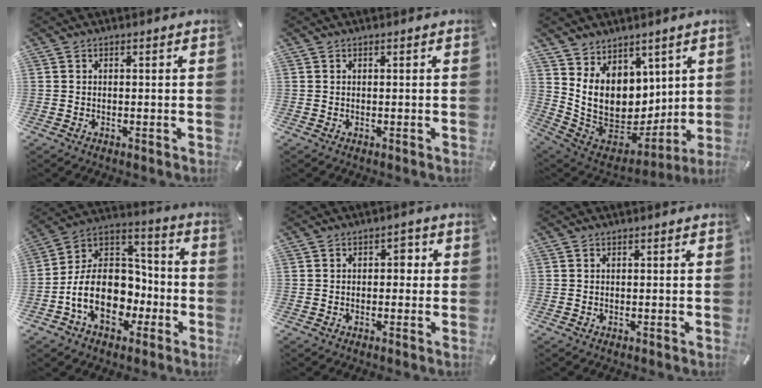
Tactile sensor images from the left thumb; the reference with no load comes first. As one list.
[{"total": 0.0}, {"total": 12.5, "force": [4.8, 10.4, 5.0], "torque": [-0.110, -0.053, 0.103]}, {"total": 17.9, "force": [-4.9, 13.6, 10.5], "torque": [-0.208, 0.007, -0.081]}, {"total": 2.6, "force": [0.1, 1.8, 1.8], "torque": [-0.015, 0.001, -0.008]}, {"total": 0.0}]